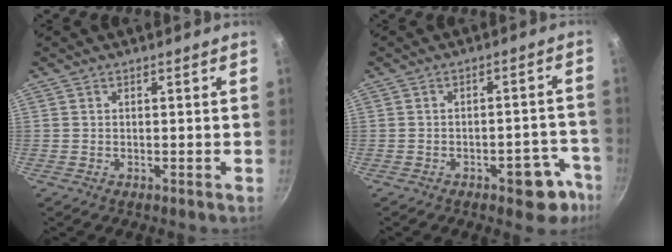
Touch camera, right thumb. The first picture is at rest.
{"total": 8.3, "force": [-4.7, 4.1, 5.4], "torque": [-0.021, 0.045, -0.046]}